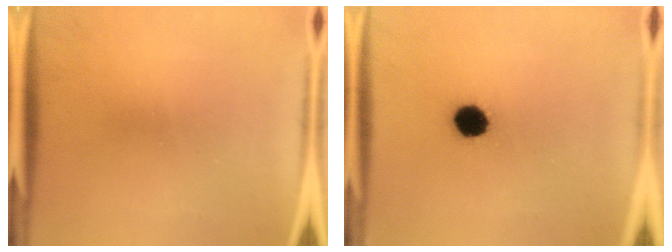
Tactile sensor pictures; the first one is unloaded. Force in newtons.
{"total": 8.7}